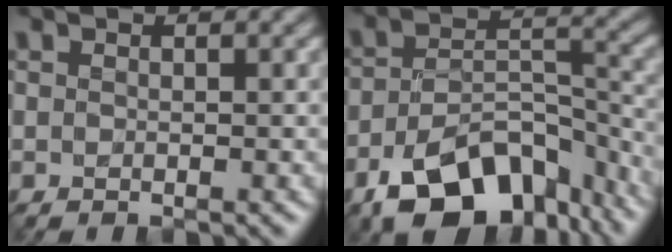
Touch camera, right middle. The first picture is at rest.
{"total": 11.5, "force": [-7.6, 5.7, 6.4], "torque": [-0.108, -0.011, -0.124]}